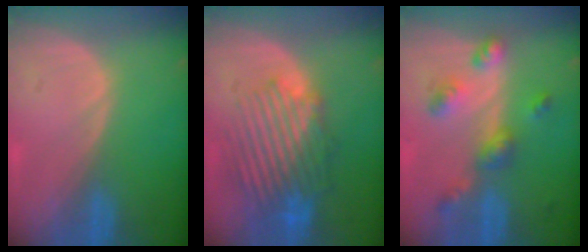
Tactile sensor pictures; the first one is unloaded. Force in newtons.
{"total": 10.2, "press": 9.2, "slide": 4.3}
{"total": 6.6, "press": 5.8, "slide": 3.2}